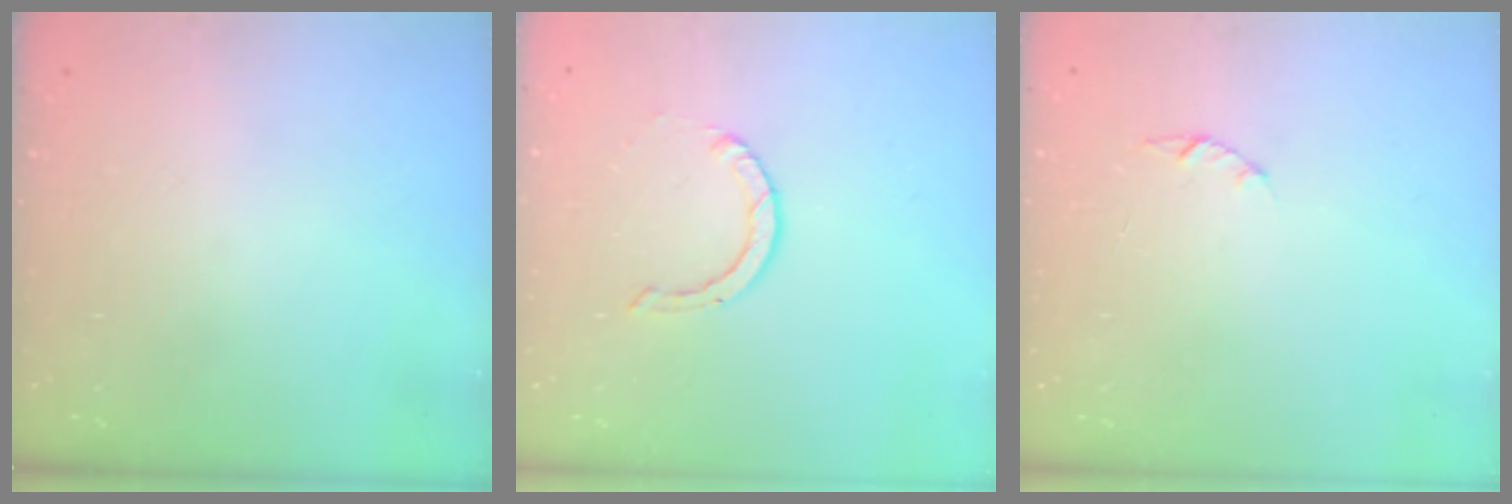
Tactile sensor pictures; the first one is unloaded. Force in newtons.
{"total": 0.9, "press": 0.9, "slide": 0.1}
{"total": 1.4, "press": 1.4, "slide": 0.3}